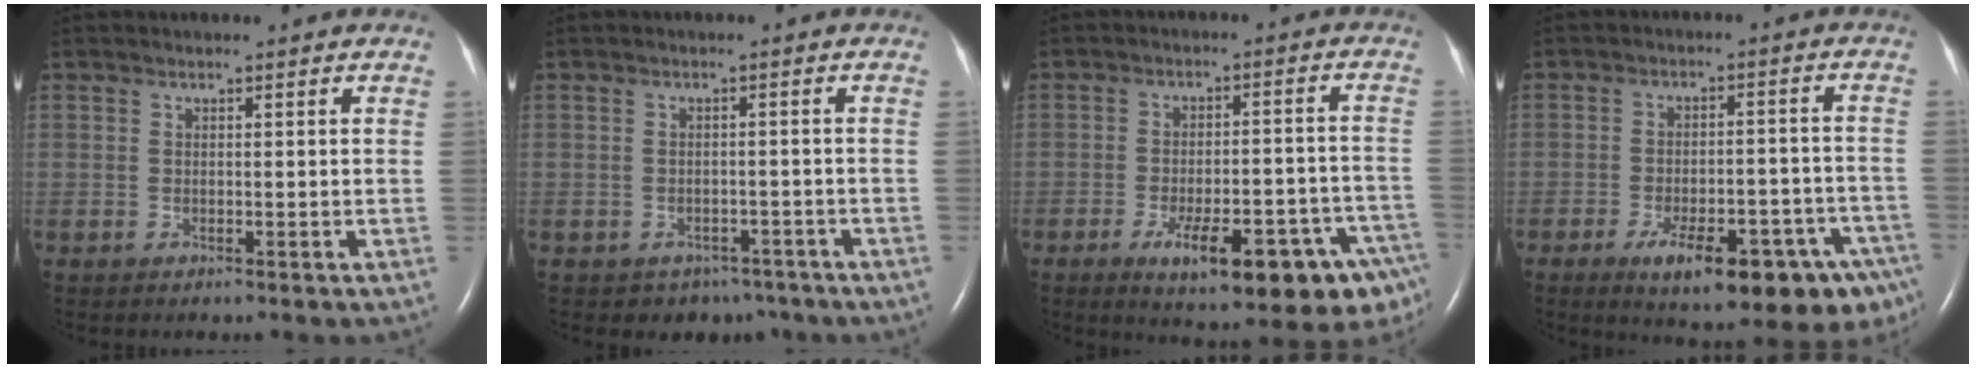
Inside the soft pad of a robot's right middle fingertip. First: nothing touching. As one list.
[{"total": 4.4, "force": [-3.3, 2.9, 0.2], "torque": [0.002, 0.015, -0.038]}, {"total": 16.7, "force": [-9.8, 3.5, 13.1], "torque": [-0.116, 0.014, -0.129]}, {"total": 16.9, "force": [-10.4, 4.9, 12.4], "torque": [-0.107, 0.017, -0.138]}]